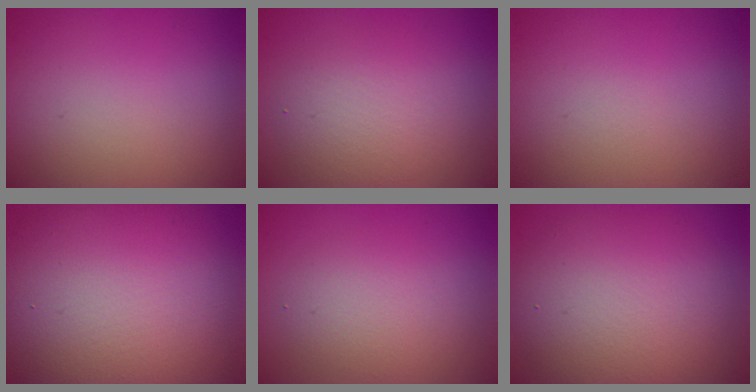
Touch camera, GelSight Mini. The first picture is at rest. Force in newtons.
{"total": 3.7, "press": 3.7, "slide": 0.0}
{"total": 0.0}
{"total": 14.7, "press": 14.6, "slide": 0.7}
{"total": 2.9, "press": 2.9, "slide": 0.3}
{"total": 7.3, "press": 7.3, "slide": 0.1}